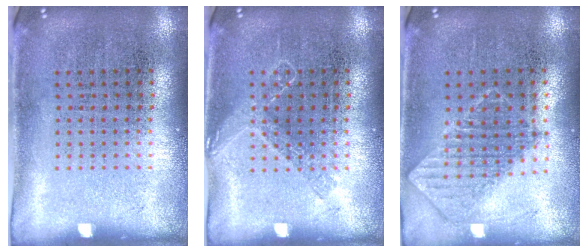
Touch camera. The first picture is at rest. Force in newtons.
{"total": 1.5, "press": 1.5, "slide": 0.3}
{"total": 0.9, "press": 0.8, "slide": 0.2}